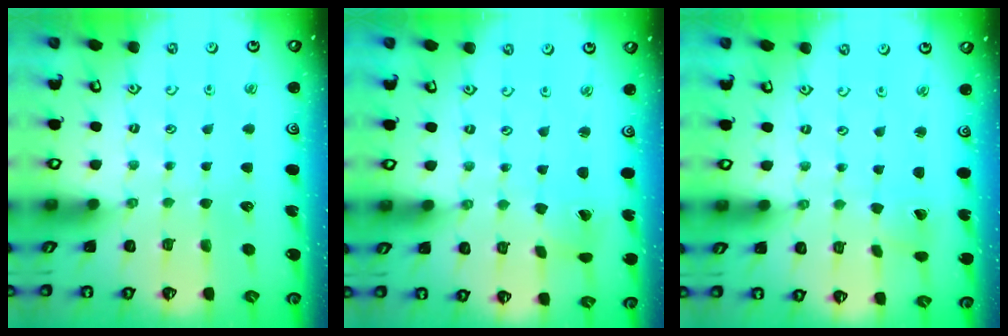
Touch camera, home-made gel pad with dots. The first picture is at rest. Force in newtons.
{"total": 1.6, "press": 1.6, "slide": 0.2}
{"total": 0.9, "press": 0.9, "slide": 0.1}